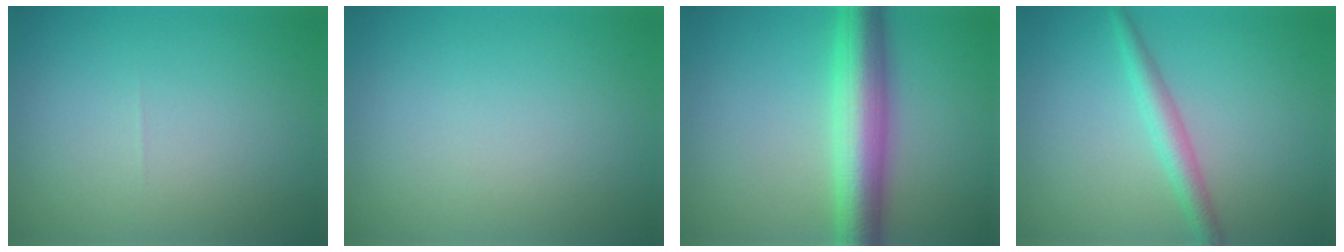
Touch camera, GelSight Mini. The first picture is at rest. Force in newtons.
{"total": 0.0}
{"total": 7.6, "press": 7.6, "slide": 0.1}
{"total": 2.5, "press": 2.5, "slide": 0.1}